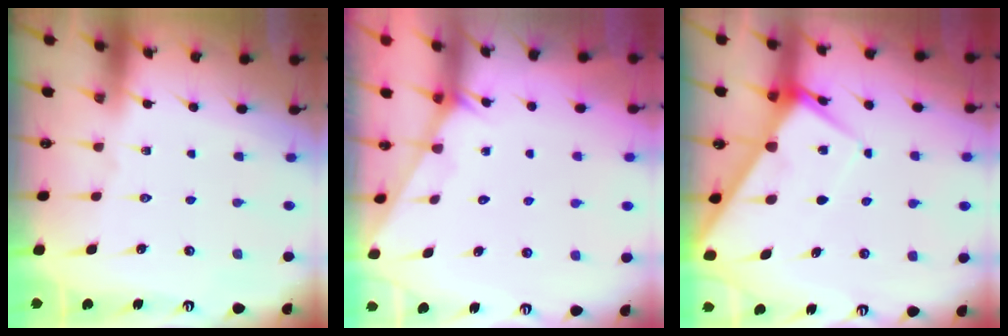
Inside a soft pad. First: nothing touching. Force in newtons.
{"total": 1.3, "press": 1.3, "slide": 0.1}
{"total": 6.0, "press": 6.0, "slide": 0.6}